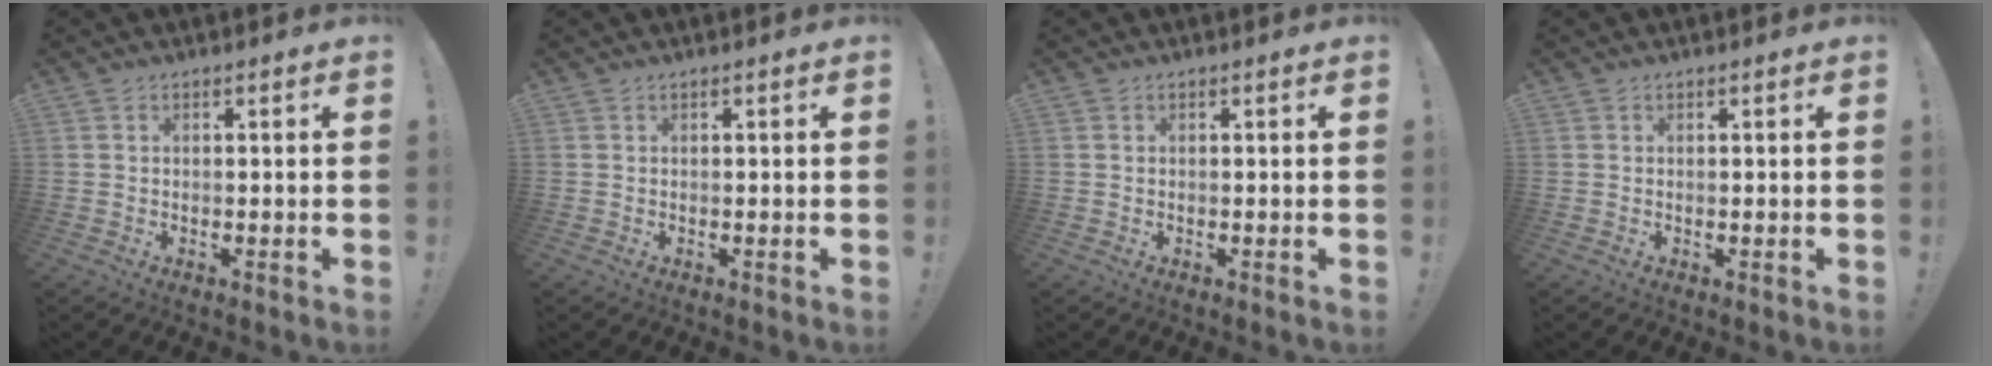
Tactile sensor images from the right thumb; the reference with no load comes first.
{"total": 0.0}
{"total": 0.0}
{"total": 0.0}